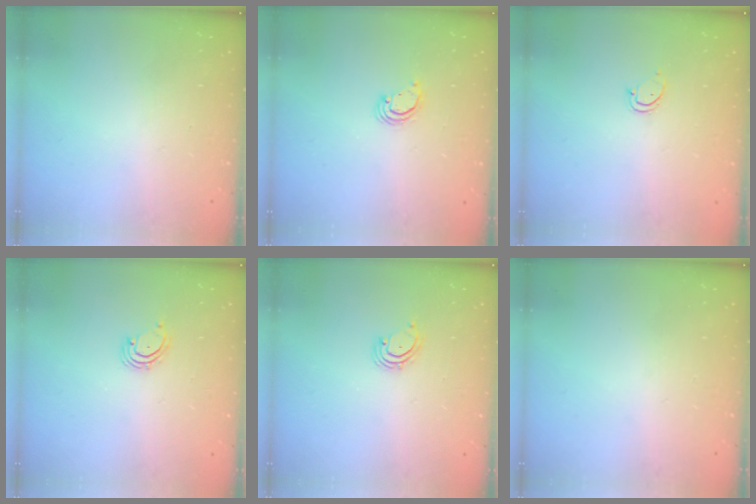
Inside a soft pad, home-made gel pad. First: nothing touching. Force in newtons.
{"total": 2.7, "press": 2.7, "slide": 0.1}
{"total": 2.6, "press": 2.6, "slide": 0.3}
{"total": 2.3, "press": 2.3, "slide": 0.5}
{"total": 2.3, "press": 2.3, "slide": 0.5}
{"total": 0.0}